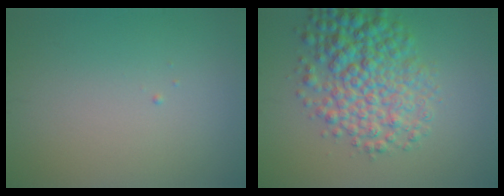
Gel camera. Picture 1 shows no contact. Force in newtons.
{"total": 7.0, "press": 7.0, "slide": 0.1}